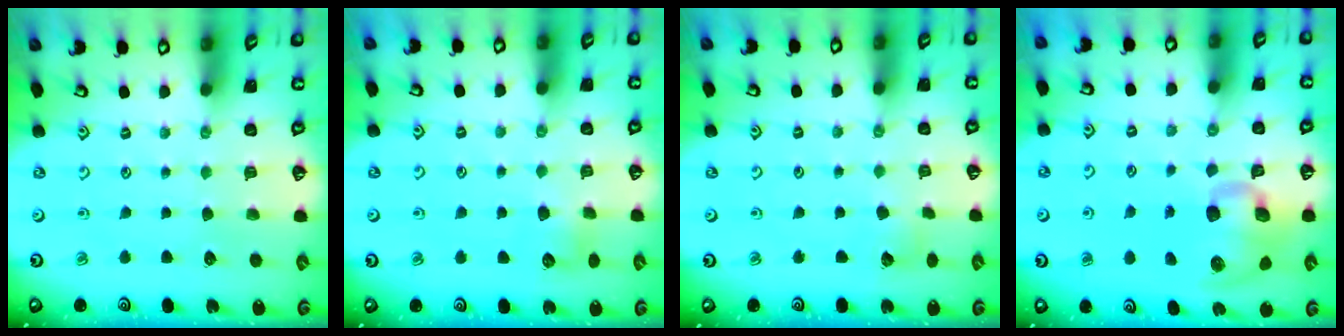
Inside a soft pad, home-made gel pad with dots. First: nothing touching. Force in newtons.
{"total": 4.9, "press": 4.8, "slide": 0.5}
{"total": 4.2, "press": 4.2, "slide": 0.2}
{"total": 13.5, "press": 13.4, "slide": 1.7}